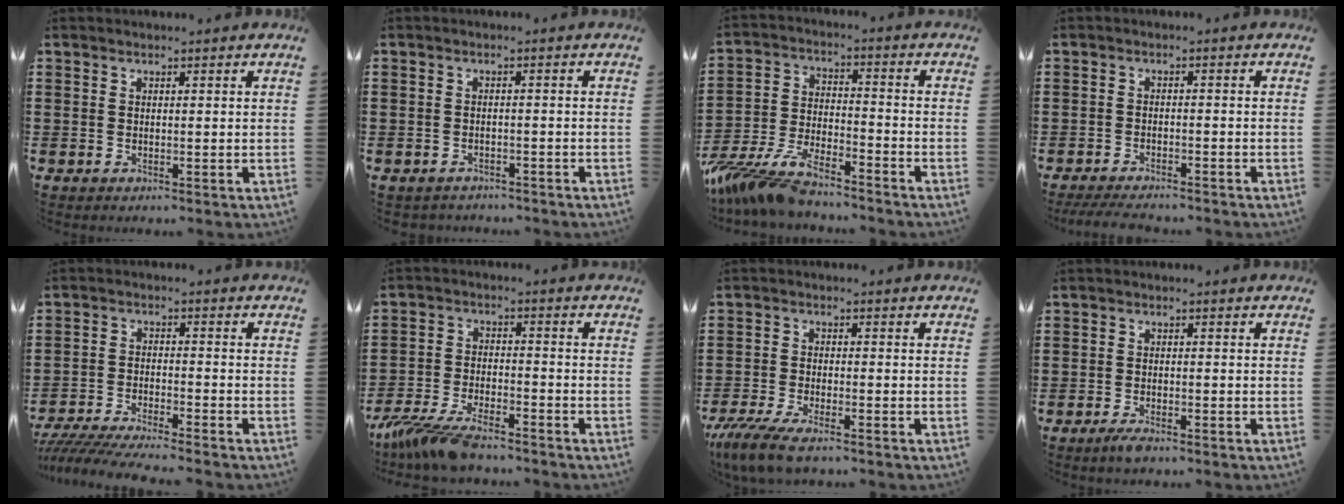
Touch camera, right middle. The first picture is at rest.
{"total": 1.8, "force": [-1.7, 0.4, -0.2], "torque": [-0.002, -0.001, -0.039]}
{"total": 9.0, "force": [-8.1, 1.6, 3.6], "torque": [-0.094, 0.005, -0.162]}
{"total": 3.2, "force": [-3.1, 0.4, 0.6], "torque": [-0.018, -0.003, -0.066]}
{"total": 5.4, "force": [-5.2, 0.1, 1.3], "torque": [-0.041, -0.014, -0.109]}
{"total": 7.7, "force": [-6.7, 1.3, 3.6], "torque": [-0.091, -0.006, -0.132]}
{"total": 5.7, "force": [-4.7, 1.0, 3.0], "torque": [-0.084, -0.018, -0.097]}
{"total": 1.8, "force": [-1.4, 0.5, 1.1], "torque": [-0.027, -0.004, -0.028]}